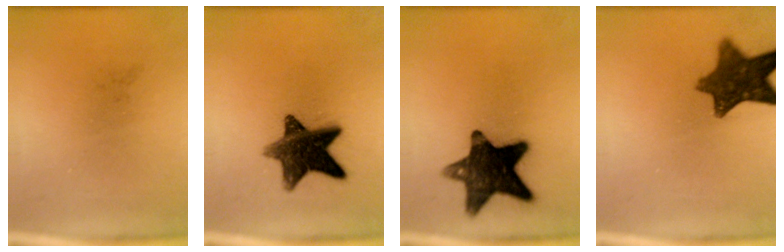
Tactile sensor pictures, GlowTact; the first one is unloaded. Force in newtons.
{"total": 12.5}
{"total": 14.3}
{"total": 10.4}